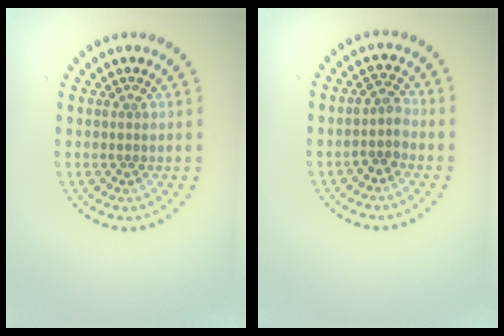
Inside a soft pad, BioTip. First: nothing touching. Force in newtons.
{"total": 1.9, "press": 1.5, "slide": 1.2}